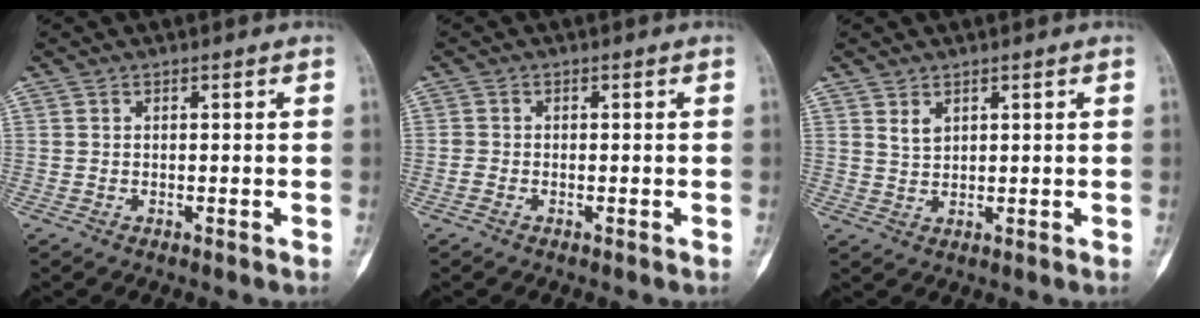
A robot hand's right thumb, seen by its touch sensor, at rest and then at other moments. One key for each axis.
{"total": 0.9, "fx": -0.5, "fy": 0.6, "fz": 0.5, "tx": -0.008, "ty": 0.001, "tz": -0.016}
{"total": 2.1, "fx": 1.3, "fy": 1.1, "fz": 1.2, "tx": -0.018, "ty": -0.009, "tz": 0.031}